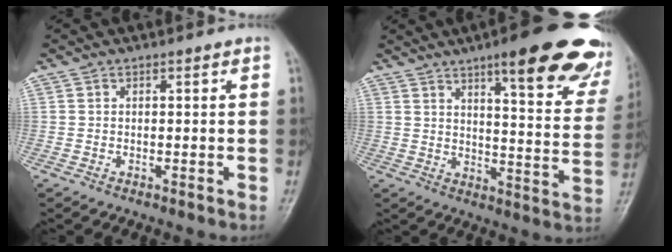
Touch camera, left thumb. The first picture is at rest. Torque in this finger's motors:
{"motor_torque": [1.10, 0.73, 1.49, -1.28, 0.05]}